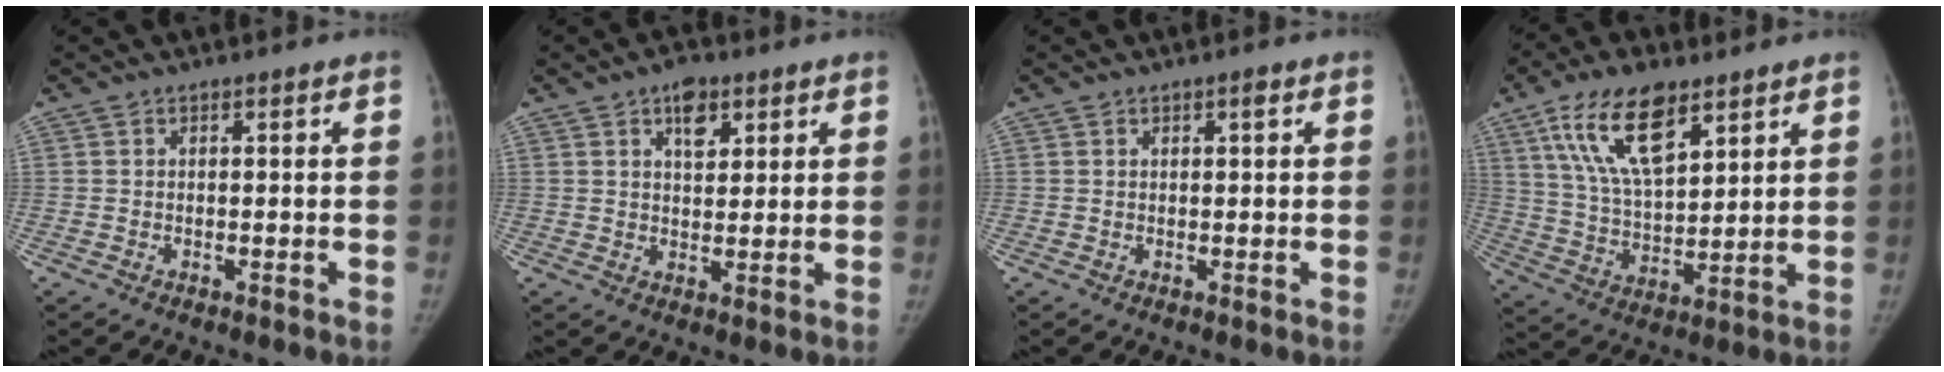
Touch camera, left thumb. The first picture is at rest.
{"total": 5.7, "force": [3.0, 3.3, 3.6], "torque": [-0.030, -0.012, 0.042]}
{"total": 1.2, "force": [0.5, 0.7, 0.8], "torque": [-0.006, 0.000, 0.007]}
{"total": 16.0, "force": [8.8, 7.2, 11.3], "torque": [-0.180, -0.030, 0.167]}